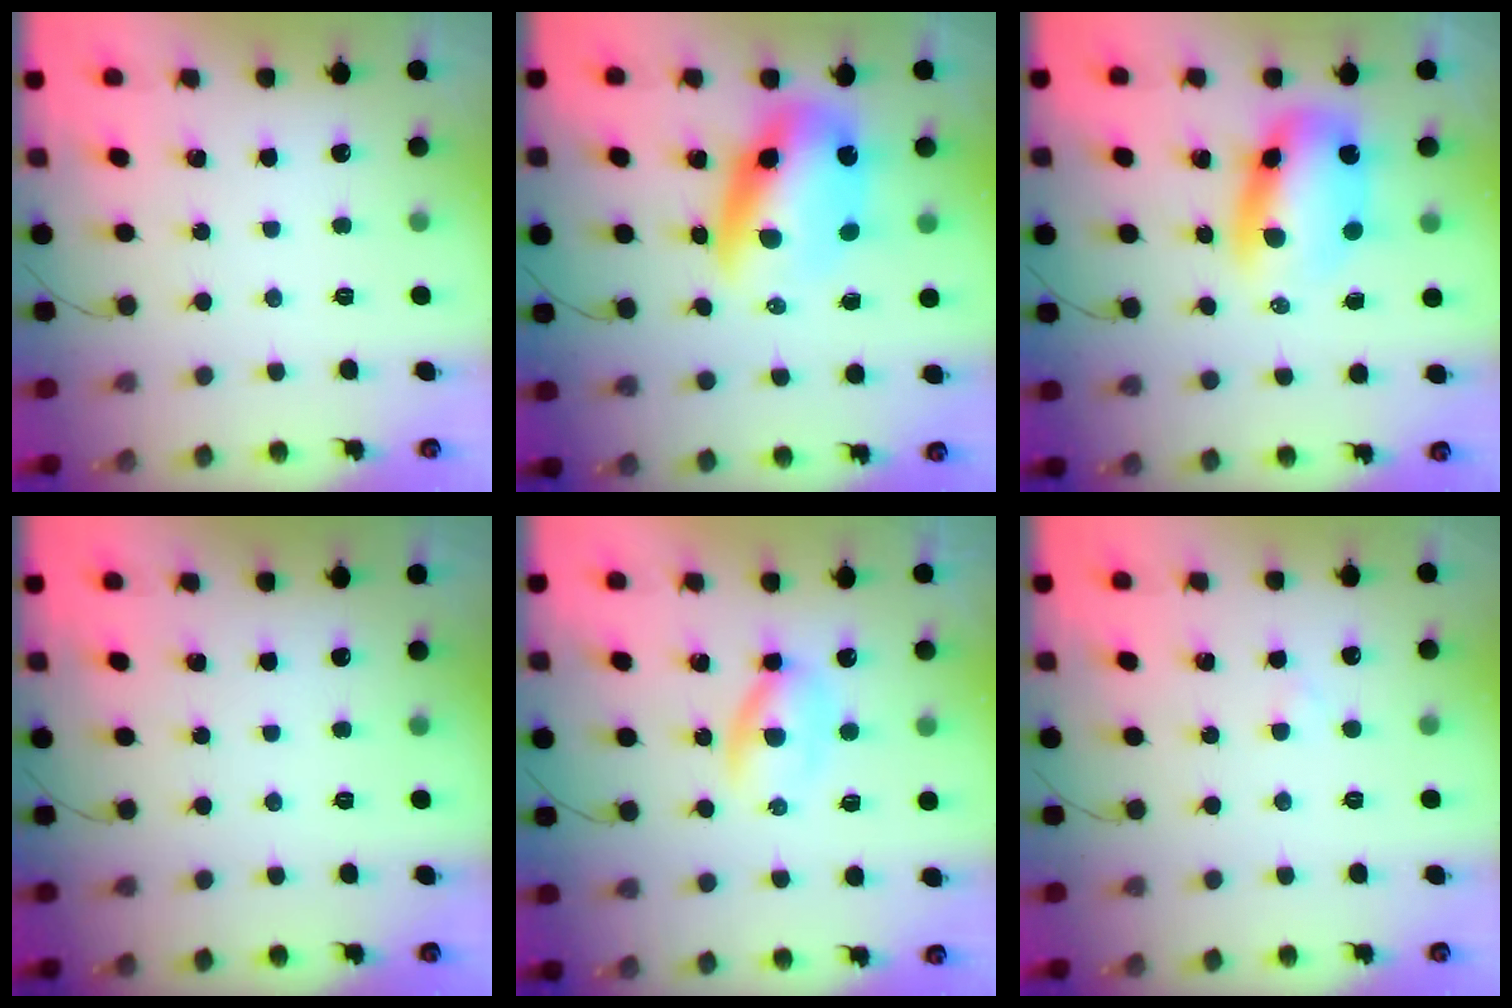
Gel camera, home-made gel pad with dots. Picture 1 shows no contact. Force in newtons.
{"total": 12.1, "press": 11.7, "slide": 3.3}
{"total": 10.2, "press": 9.8, "slide": 2.8}
{"total": 0.0}
{"total": 4.1, "press": 4.0, "slide": 1.1}
{"total": 1.0, "press": 0.7, "slide": 0.6}